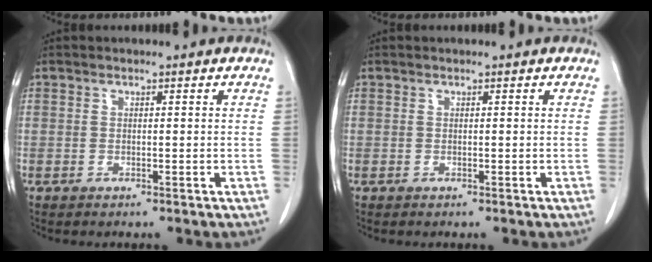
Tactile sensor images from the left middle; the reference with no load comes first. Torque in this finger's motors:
{"motor_torque": [0.17, -0.17, 0.03, -0.01]}